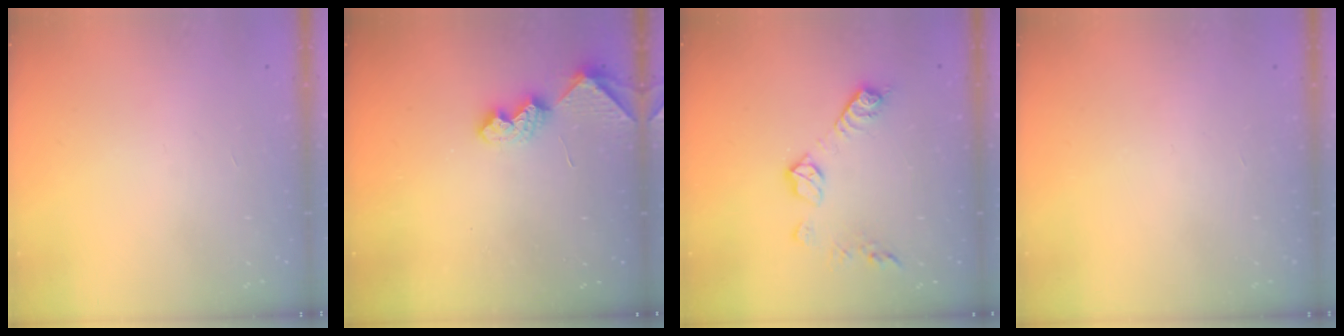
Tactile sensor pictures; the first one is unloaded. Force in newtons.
{"total": 6.6, "press": 6.6, "slide": 0.3}
{"total": 10.2, "press": 10.2, "slide": 0.2}
{"total": 0.0}